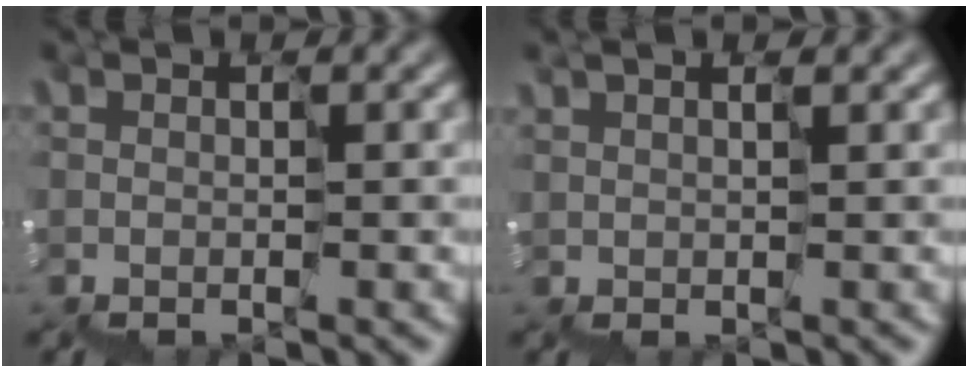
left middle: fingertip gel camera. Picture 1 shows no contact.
{"total": 1.7, "force": [1.1, 0.9, 1.0], "torque": [-0.014, 0.014, 0.022]}